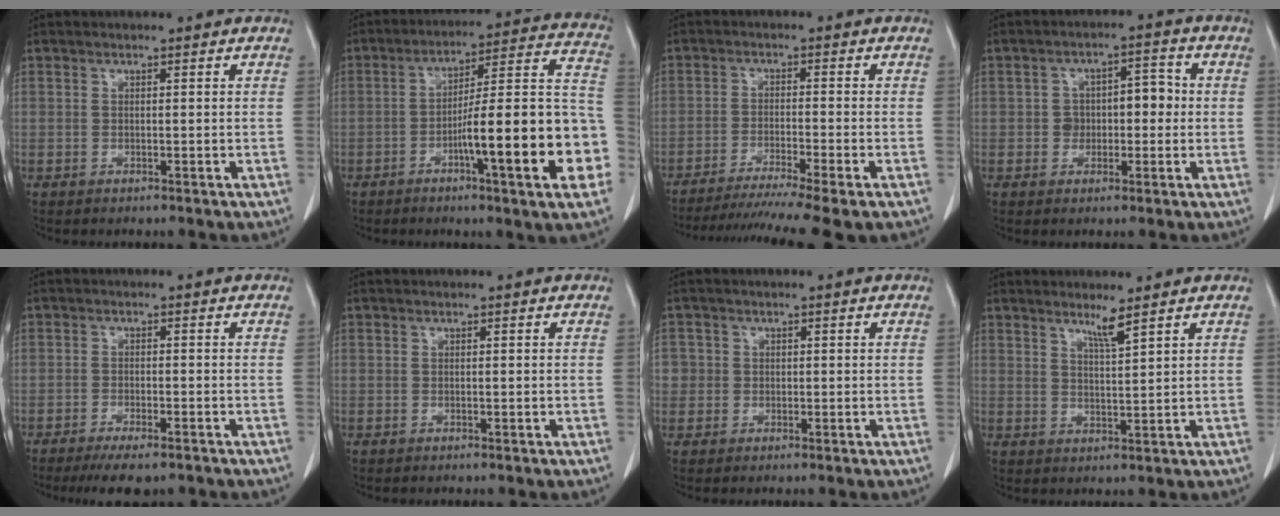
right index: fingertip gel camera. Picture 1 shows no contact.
{"total": 20.2, "force": [-6.2, 1.7, 19.1], "torque": [-0.201, 0.023, -0.087]}
{"total": 12.8, "force": [-10.4, -0.7, 7.4], "torque": [-0.115, -0.029, -0.161]}
{"total": 5.5, "force": [-0.3, 3.6, 4.2], "torque": [-0.061, 0.032, -0.001]}
{"total": 6.1, "force": [-4.7, 1.5, 3.6], "torque": [-0.050, -0.010, -0.071]}
{"total": 0.0}
{"total": 2.4, "force": [0.0, 2.4, 0.1], "torque": [0.014, 0.007, -0.002]}
{"total": 3.0, "force": [2.3, -0.6, 1.8], "torque": [-0.034, -0.011, 0.044]}